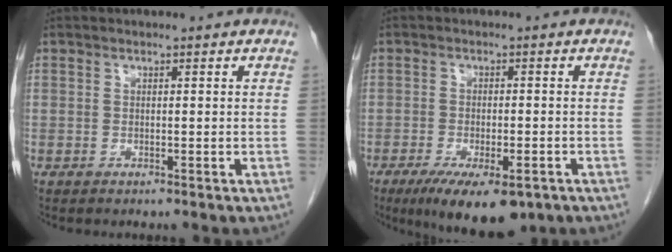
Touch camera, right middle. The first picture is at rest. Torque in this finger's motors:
{"motor_torque": [1.31, -0.82, 0.20, 0.07]}